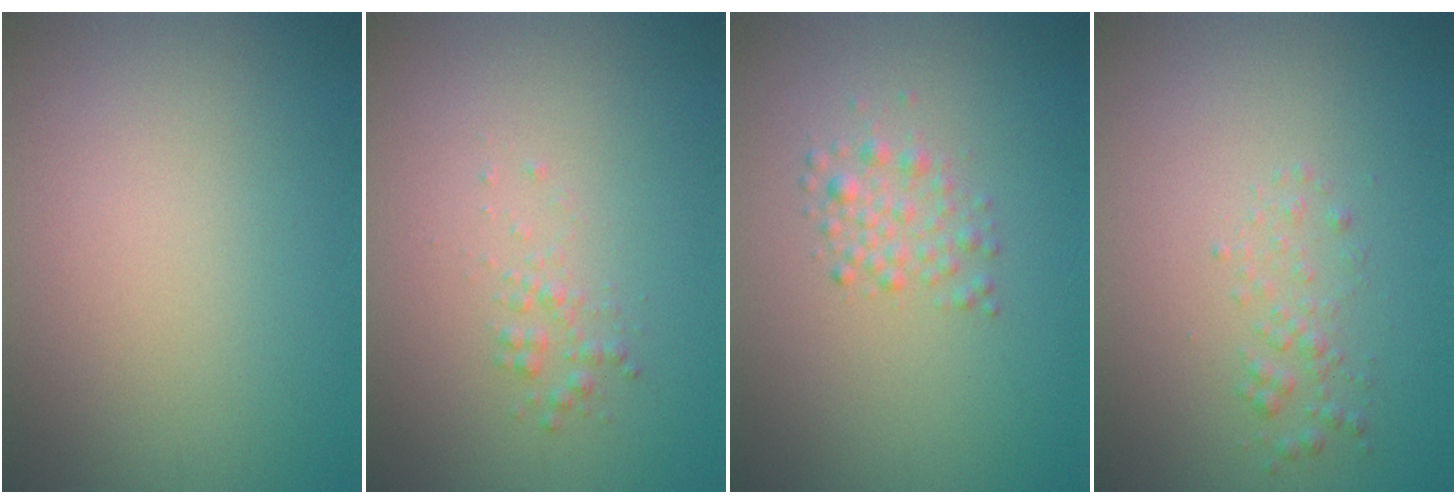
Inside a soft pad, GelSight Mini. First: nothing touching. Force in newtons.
{"total": 1.2, "press": 1.2, "slide": 0.0}
{"total": 1.9, "press": 1.8, "slide": 0.1}
{"total": 1.3, "press": 1.3, "slide": 0.0}